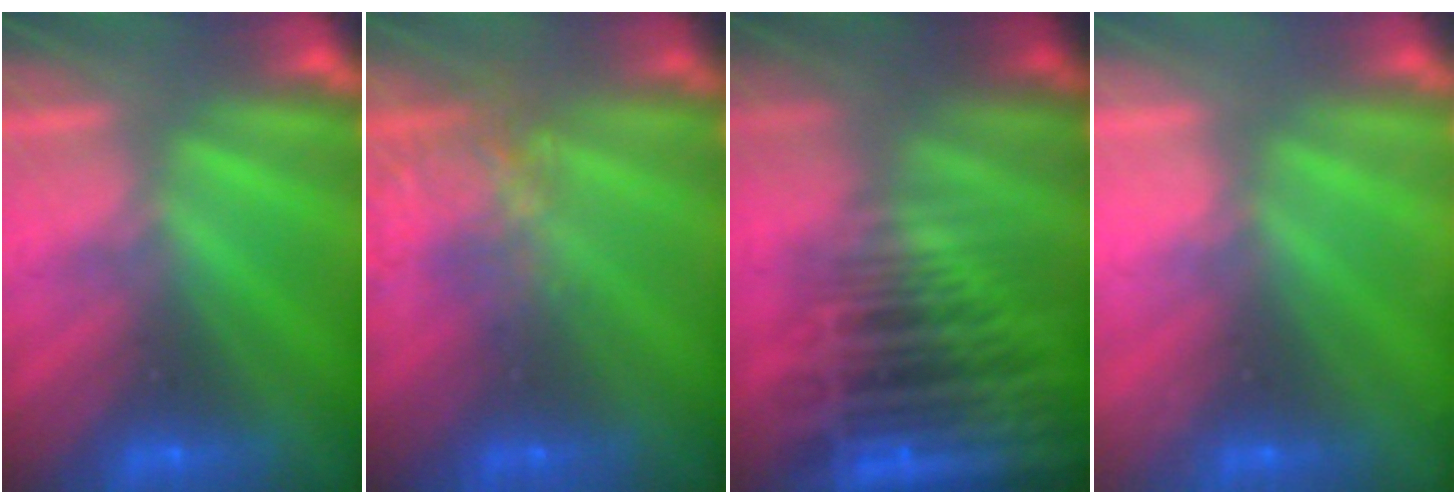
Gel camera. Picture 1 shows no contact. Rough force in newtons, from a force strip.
{"total": 7.4}
{"total": 7.8}
{"total": 2.2}